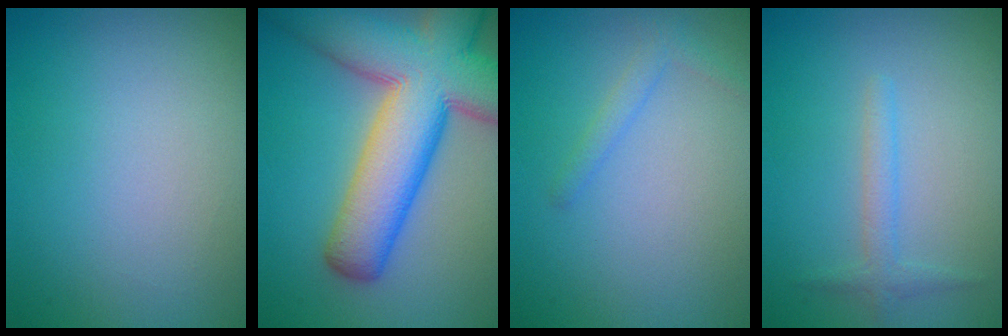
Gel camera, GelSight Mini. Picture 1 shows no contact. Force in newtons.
{"total": 13.5, "press": 13.5, "slide": 0.6}
{"total": 1.2, "press": 1.2, "slide": 0.1}
{"total": 1.6, "press": 1.6, "slide": 0.1}